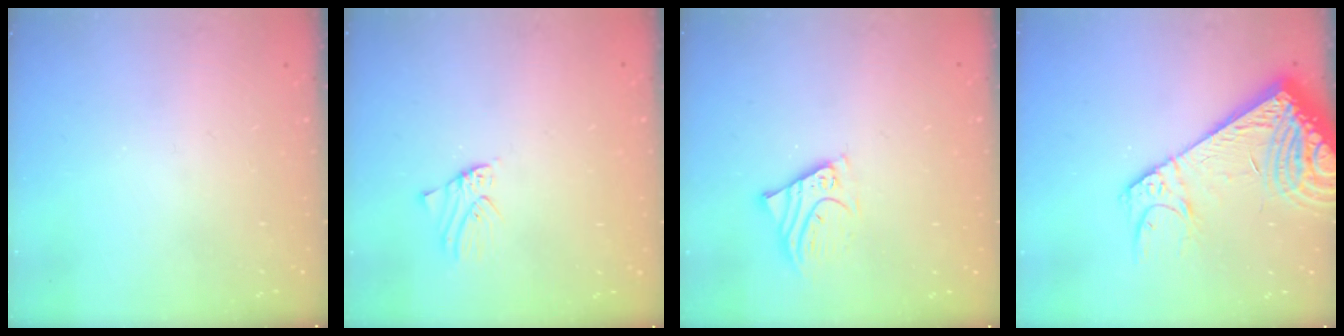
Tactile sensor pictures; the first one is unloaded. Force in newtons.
{"total": 1.1, "press": 1.1, "slide": 0.1}
{"total": 5.0, "press": 5.0, "slide": 0.6}
{"total": 16.9, "press": 16.5, "slide": 3.4}